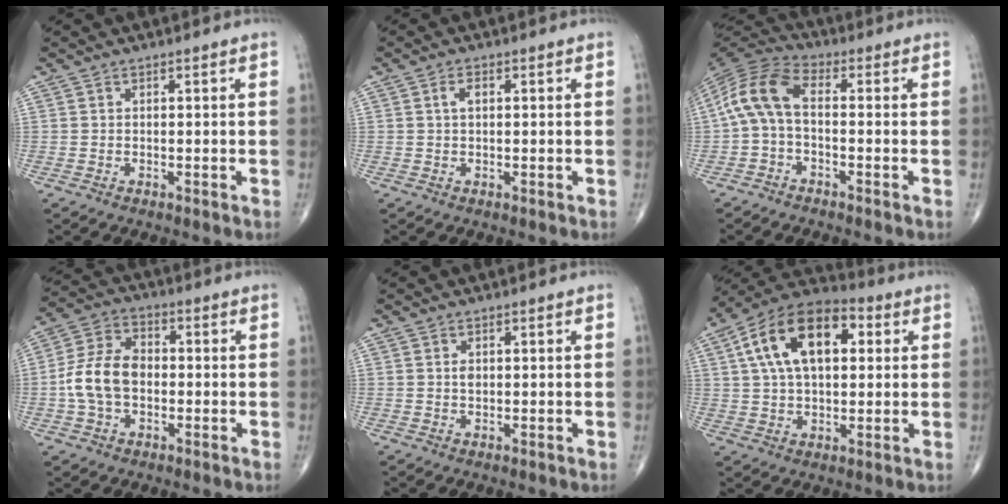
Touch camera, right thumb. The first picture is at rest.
{"total": 2.0, "force": [0.4, 1.1, 1.6], "torque": [-0.031, 0.007, 0.006]}
{"total": 9.6, "force": [-0.8, 5.0, 8.1], "torque": [-0.167, 0.030, -0.027]}
{"total": 10.6, "force": [-1.2, 7.3, 7.7], "torque": [-0.143, 0.030, -0.031]}
{"total": 1.2, "force": [0.2, 0.8, 0.9], "torque": [-0.012, 0.001, 0.003]}
{"total": 17.9, "force": [4.6, 10.1, 14.0], "torque": [-0.225, 0.021, 0.069]}